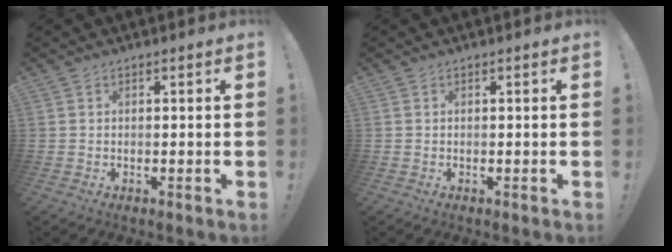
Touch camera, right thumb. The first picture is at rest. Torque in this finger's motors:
{"motor_torque": [-0.06, -0.03, 0.02, -0.16, 0.00]}